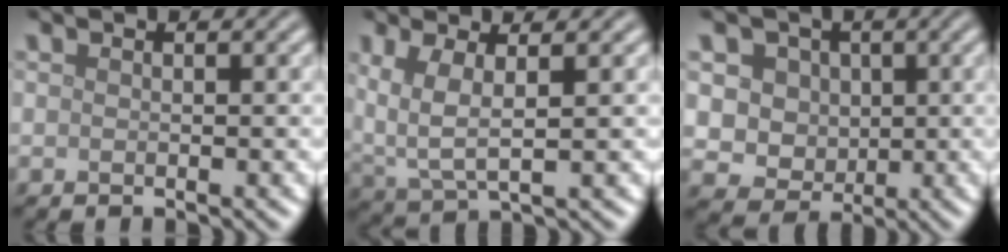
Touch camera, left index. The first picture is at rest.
{"total": 4.0, "force": [1.3, 1.5, 3.5], "torque": [-0.086, -0.006, 0.027]}
{"total": 4.6, "force": [0.9, 4.0, 2.1], "torque": [-0.038, 0.005, 0.004]}